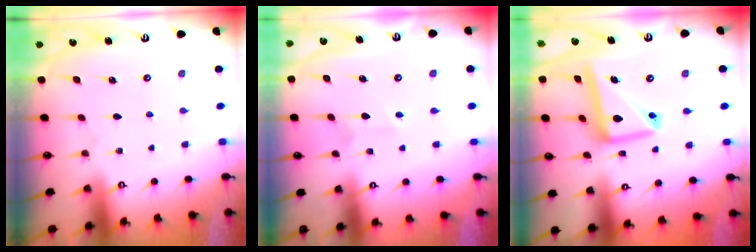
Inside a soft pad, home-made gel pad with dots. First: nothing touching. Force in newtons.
{"total": 3.3, "press": 3.1, "slide": 1.2}
{"total": 13.6, "press": 13.5, "slide": 1.5}